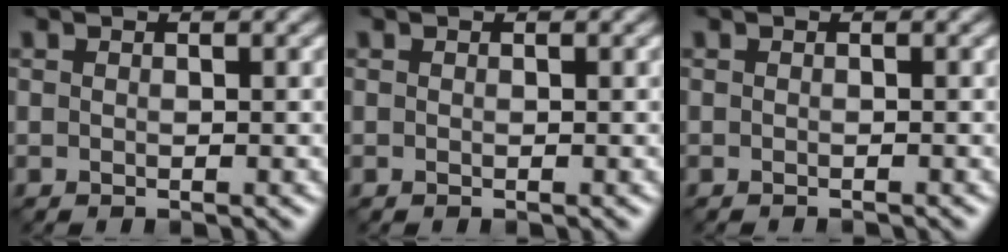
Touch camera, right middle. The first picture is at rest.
{"total": 0.0}
{"total": 1.0, "force": [-0.9, 0.1, 0.3], "torque": [0.004, -0.002, -0.014]}